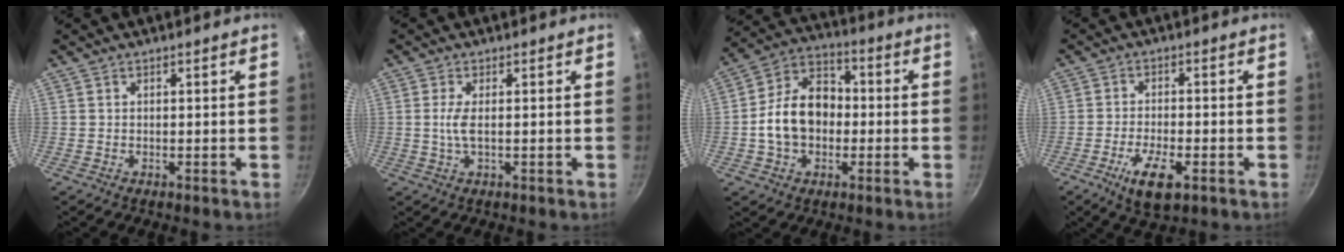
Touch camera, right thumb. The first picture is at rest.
{"total": 3.1, "force": [0.1, 0.9, 3.0], "torque": [-0.070, 0.000, 0.000]}
{"total": 13.7, "force": [-1.4, 10.0, 9.2], "torque": [-0.126, 0.035, -0.037]}
{"total": 8.1, "force": [-3.7, 2.9, 6.6], "torque": [-0.116, 0.006, -0.061]}